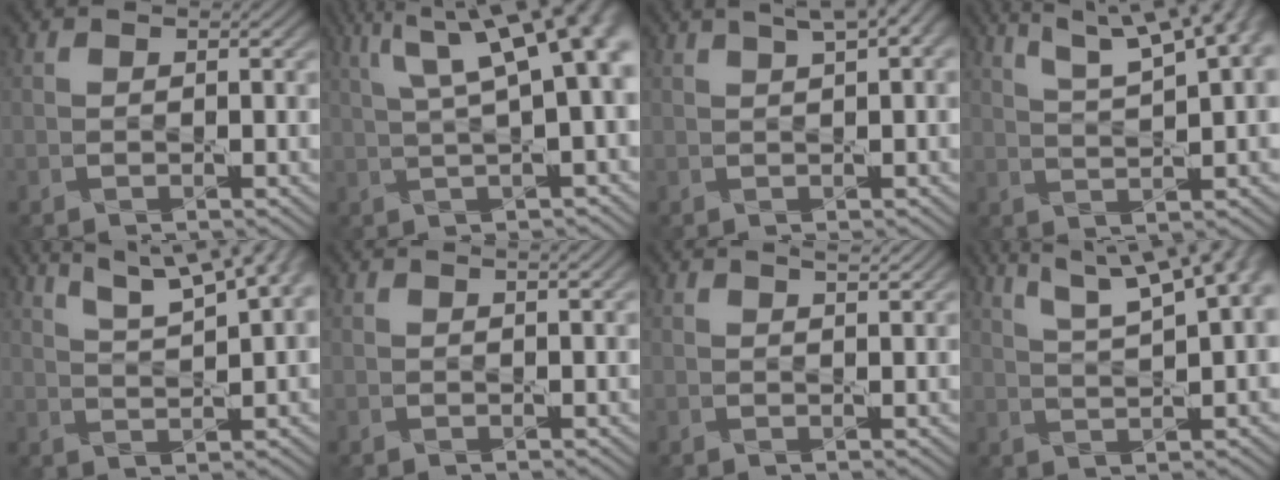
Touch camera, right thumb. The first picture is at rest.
{"total": 14.4, "force": [5.1, 4.8, 12.6], "torque": [-0.176, 0.051, 0.073]}
{"total": 6.5, "force": [3.1, 1.9, 5.3], "torque": [-0.064, 0.027, 0.026]}
{"total": 12.3, "force": [7.0, 3.4, 9.5], "torque": [-0.147, 0.035, 0.089]}
{"total": 11.3, "force": [6.9, 3.0, 8.5], "torque": [-0.128, 0.029, 0.087]}
{"total": 1.4, "force": [1.0, 0.3, 0.9], "torque": [-0.013, -0.003, 0.003]}
{"total": 1.9, "force": [1.6, 0.3, 1.1], "torque": [-0.016, -0.003, 0.019]}
{"total": 13.4, "force": [7.1, 4.0, 10.7], "torque": [-0.164, 0.037, 0.092]}